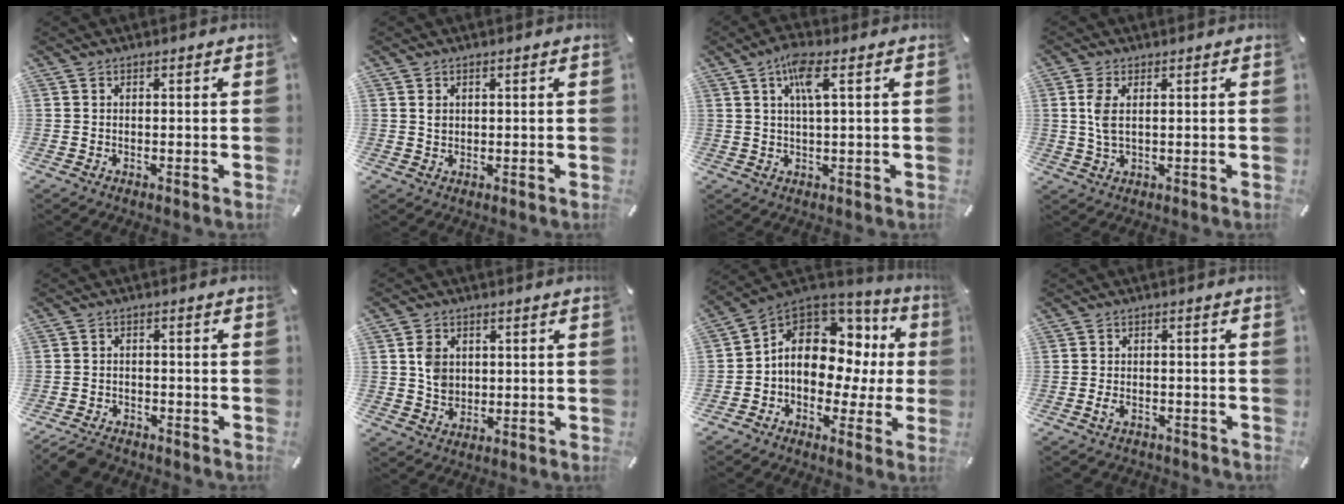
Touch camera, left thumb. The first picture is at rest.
{"total": 1.4, "force": [0.4, 1.1, 0.7], "torque": [-0.017, 0.003, 0.007]}
{"total": 6.3, "force": [2.3, 1.2, 5.7], "torque": [-0.119, 0.006, 0.038]}
{"total": 4.9, "force": [0.8, 2.1, 4.3], "torque": [-0.110, -0.001, 0.008]}
{"total": 4.6, "force": [-4.0, 1.8, 1.3], "torque": [-0.035, 0.014, -0.080]}
{"total": 5.5, "force": [0.8, 4.7, 2.6], "torque": [-0.049, 0.002, 0.012]}
{"total": 12.2, "force": [1.4, 9.4, 7.5], "torque": [-0.118, -0.016, 0.021]}
{"total": 2.9, "force": [-1.9, 1.6, 1.4], "torque": [-0.031, 0.008, -0.038]}